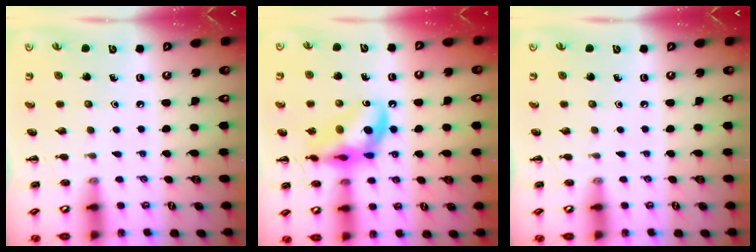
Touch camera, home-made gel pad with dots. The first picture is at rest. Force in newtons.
{"total": 15.1, "press": 14.7, "slide": 3.3}
{"total": 0.0}